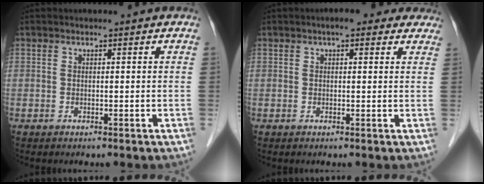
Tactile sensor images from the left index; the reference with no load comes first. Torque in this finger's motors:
{"motor_torque": [0.61, -0.77, 0.25, 0.02]}